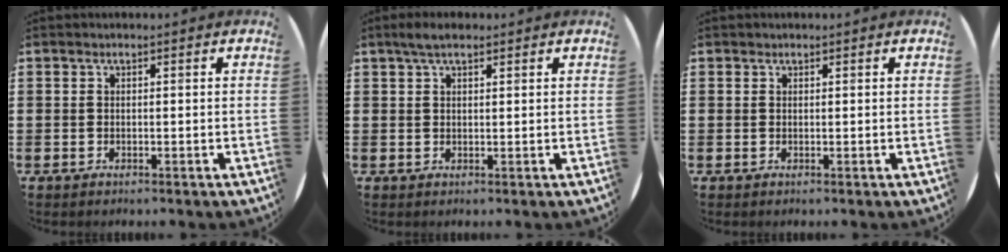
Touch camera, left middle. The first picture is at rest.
{"total": 2.4, "force": [1.8, 0.8, 1.5], "torque": [-0.024, 0.004, 0.030]}
{"total": 0.0}